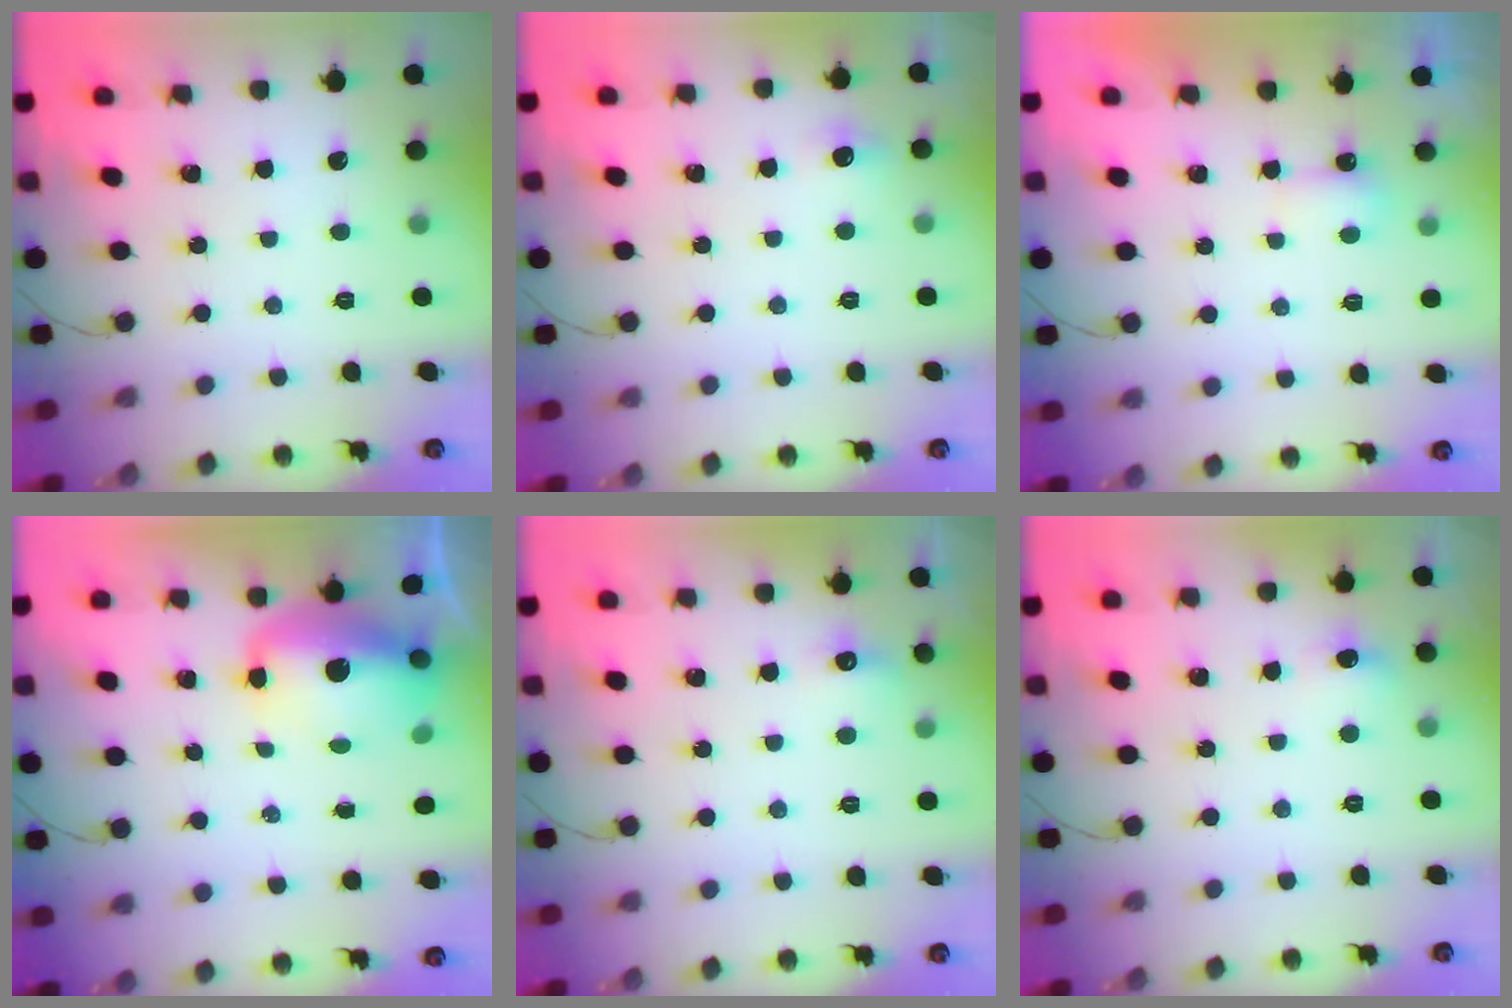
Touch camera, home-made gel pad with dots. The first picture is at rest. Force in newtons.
{"total": 4.8, "press": 4.5, "slide": 1.5}
{"total": 3.0, "press": 2.9, "slide": 0.8}
{"total": 13.5, "press": 13.1, "slide": 3.3}
{"total": 5.7, "press": 5.5, "slide": 1.7}
{"total": 6.5, "press": 4.9, "slide": 4.3}